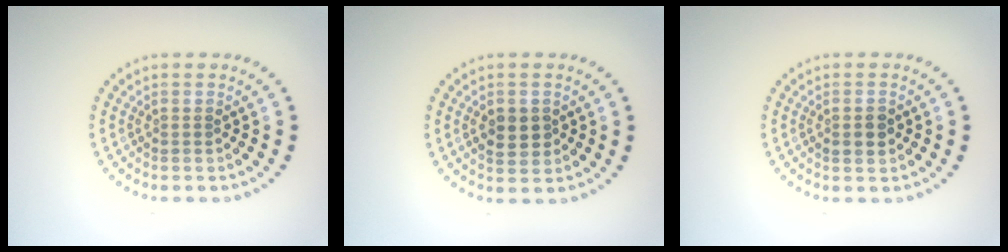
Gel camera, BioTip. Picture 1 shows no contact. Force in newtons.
{"total": 2.5, "press": 2.5, "slide": 0.1}
{"total": 1.5, "press": 1.5, "slide": 0.2}